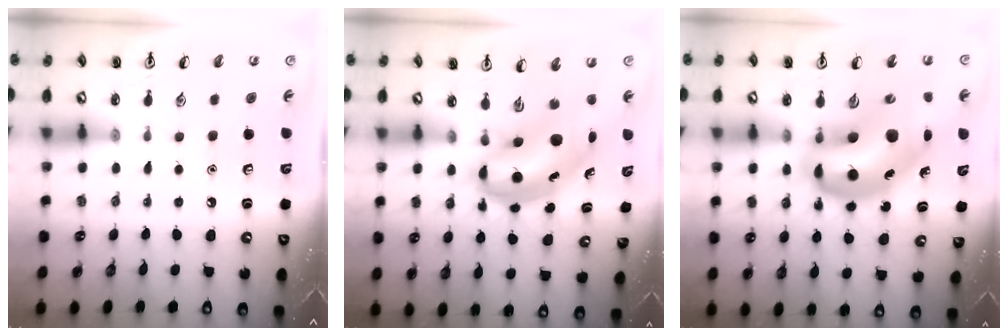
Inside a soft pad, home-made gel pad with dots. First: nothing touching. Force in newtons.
{"total": 6.9, "press": 6.6, "slide": 1.8}
{"total": 20.8, "press": 20.0, "slide": 5.8}